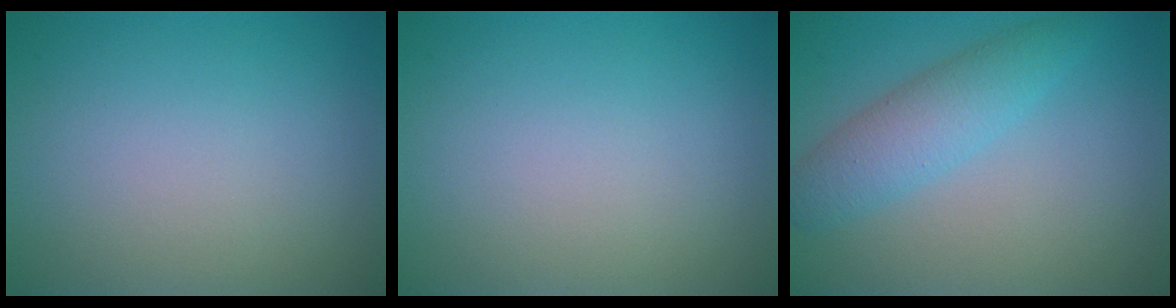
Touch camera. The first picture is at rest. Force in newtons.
{"total": 0.0}
{"total": 3.8, "press": 3.8, "slide": 0.0}